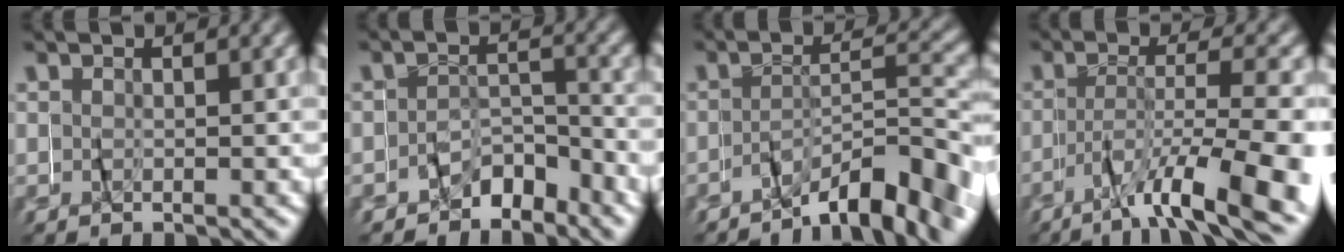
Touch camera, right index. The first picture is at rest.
{"total": 3.9, "force": [-3.8, 0.5, -0.9], "torque": [0.013, -0.004, -0.068]}
{"total": 7.7, "force": [-6.5, 1.0, 4.1], "torque": [-0.061, -0.005, -0.101]}
{"total": 8.4, "force": [-5.8, -0.1, 6.0], "torque": [-0.096, -0.010, -0.086]}